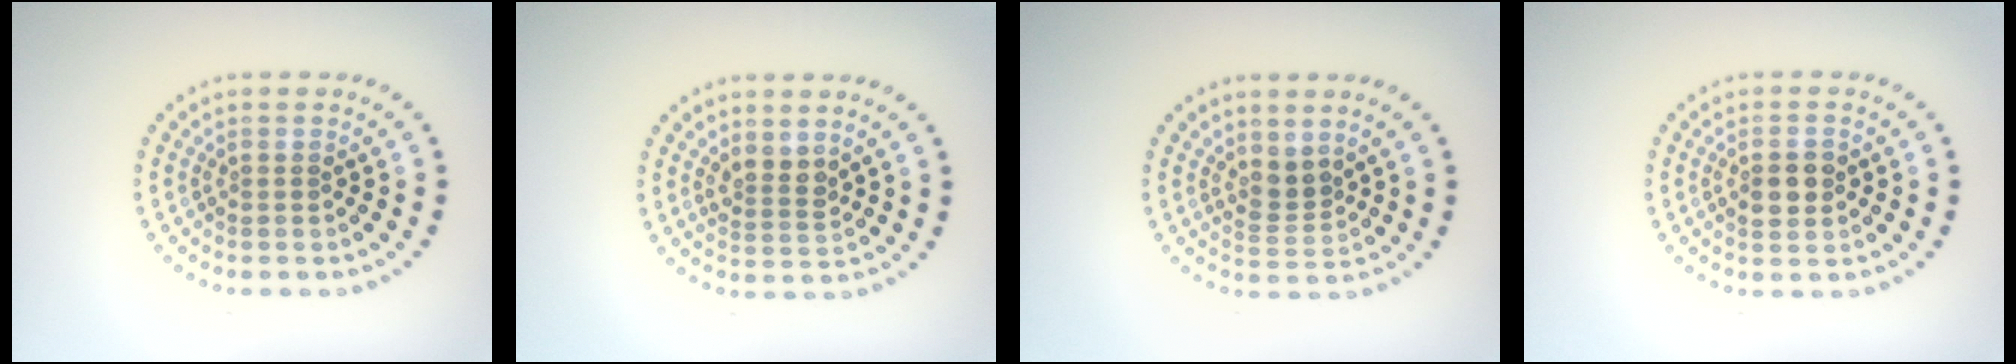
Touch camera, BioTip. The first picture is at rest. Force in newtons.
{"total": 2.0, "press": 1.6, "slide": 1.2}
{"total": 2.2, "press": 1.6, "slide": 1.5}
{"total": 2.9, "press": 2.9, "slide": 0.1}